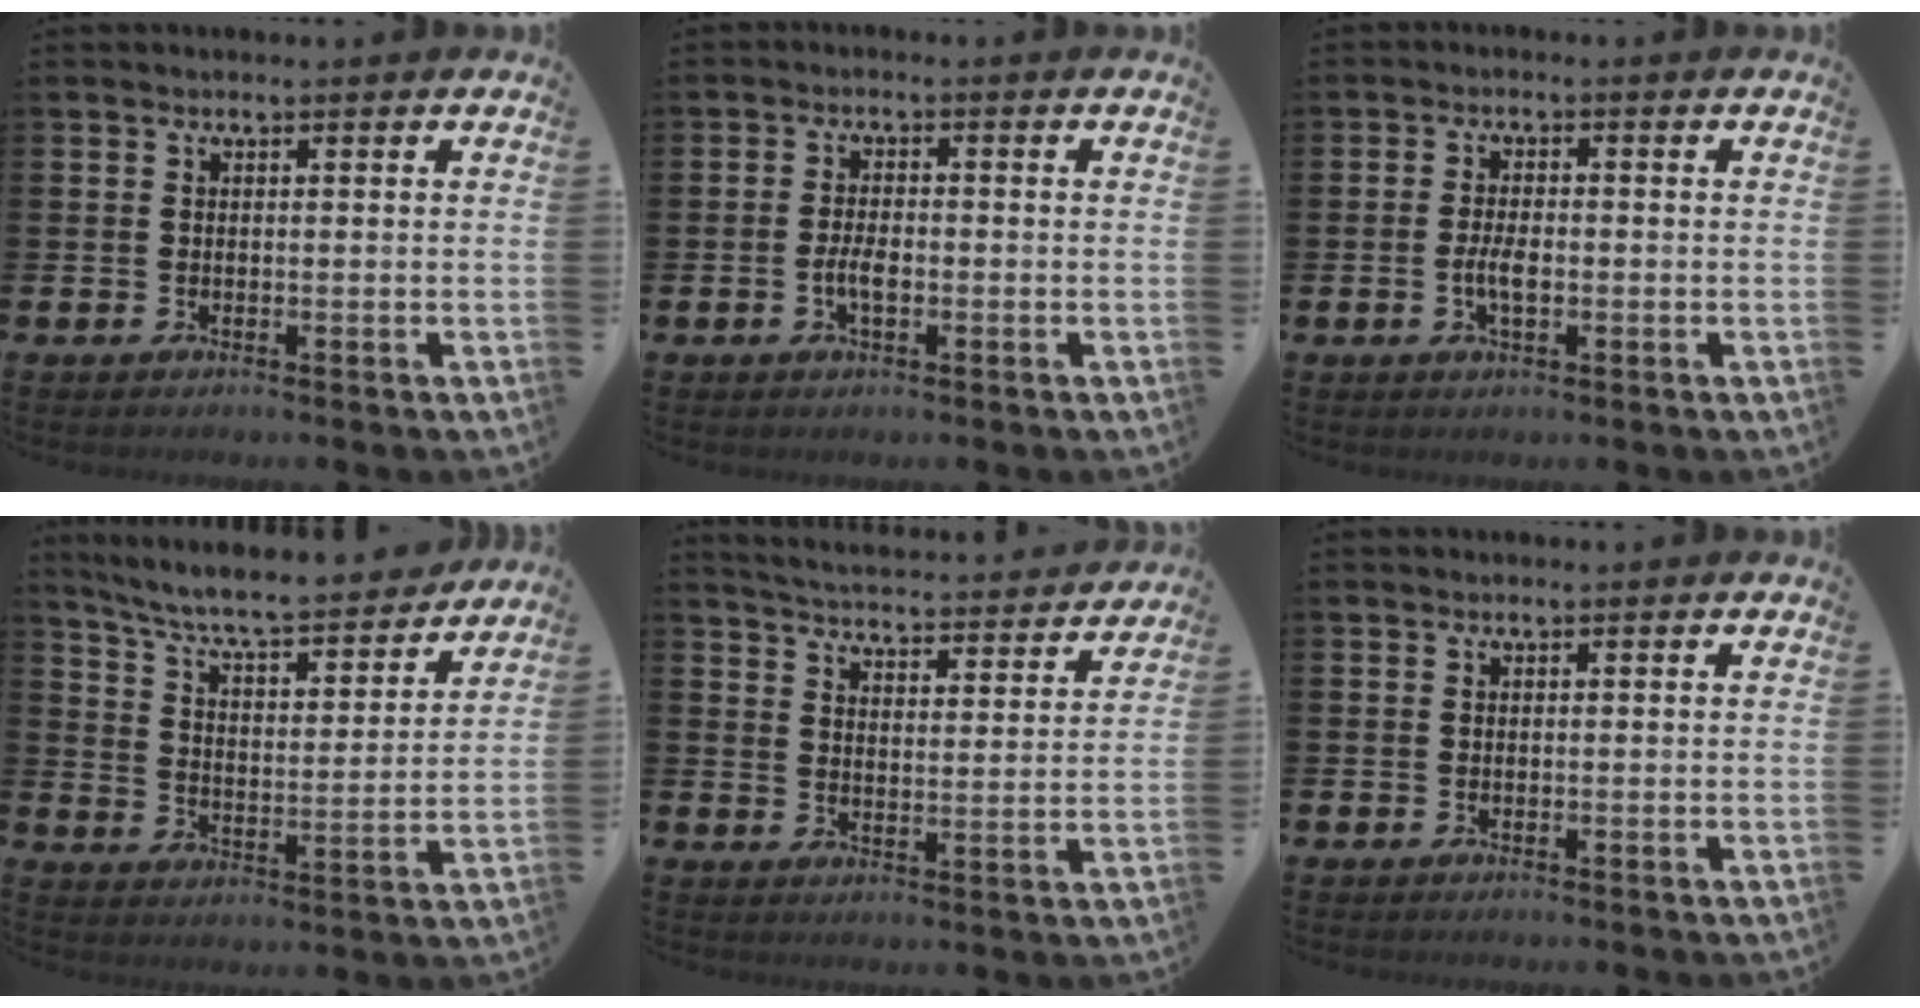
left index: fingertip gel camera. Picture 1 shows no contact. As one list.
[{"total": 2.9, "force": [-0.7, 1.3, 2.5], "torque": [-0.043, 0.002, -0.015]}, {"total": 3.3, "force": [-0.6, 1.4, 2.9], "torque": [-0.058, -0.001, -0.015]}, {"total": 7.9, "force": [7.3, 0.9, 2.8], "torque": [-0.080, -0.060, 0.123]}, {"total": 4.8, "force": [4.8, 0.2, 0.5], "torque": [-0.033, -0.041, 0.080]}, {"total": 0.0}]